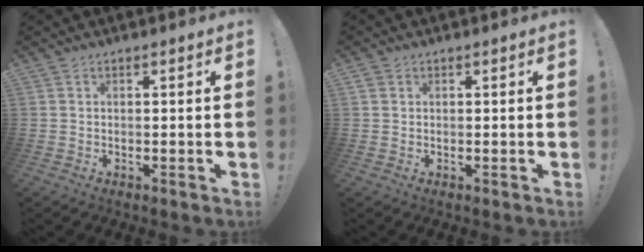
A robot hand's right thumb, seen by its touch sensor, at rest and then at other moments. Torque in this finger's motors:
{"motor_torque": [-0.14, -0.02, -0.25, -0.15, 0.03]}